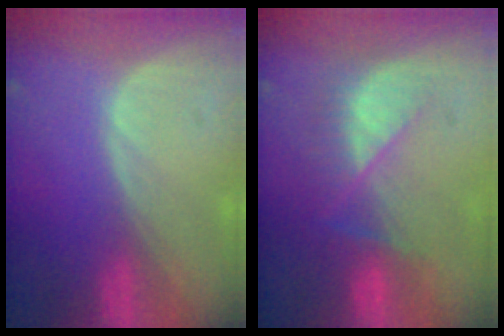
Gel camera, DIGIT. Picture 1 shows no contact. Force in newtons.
{"total": 7.8, "press": 7.2, "slide": 3.1}